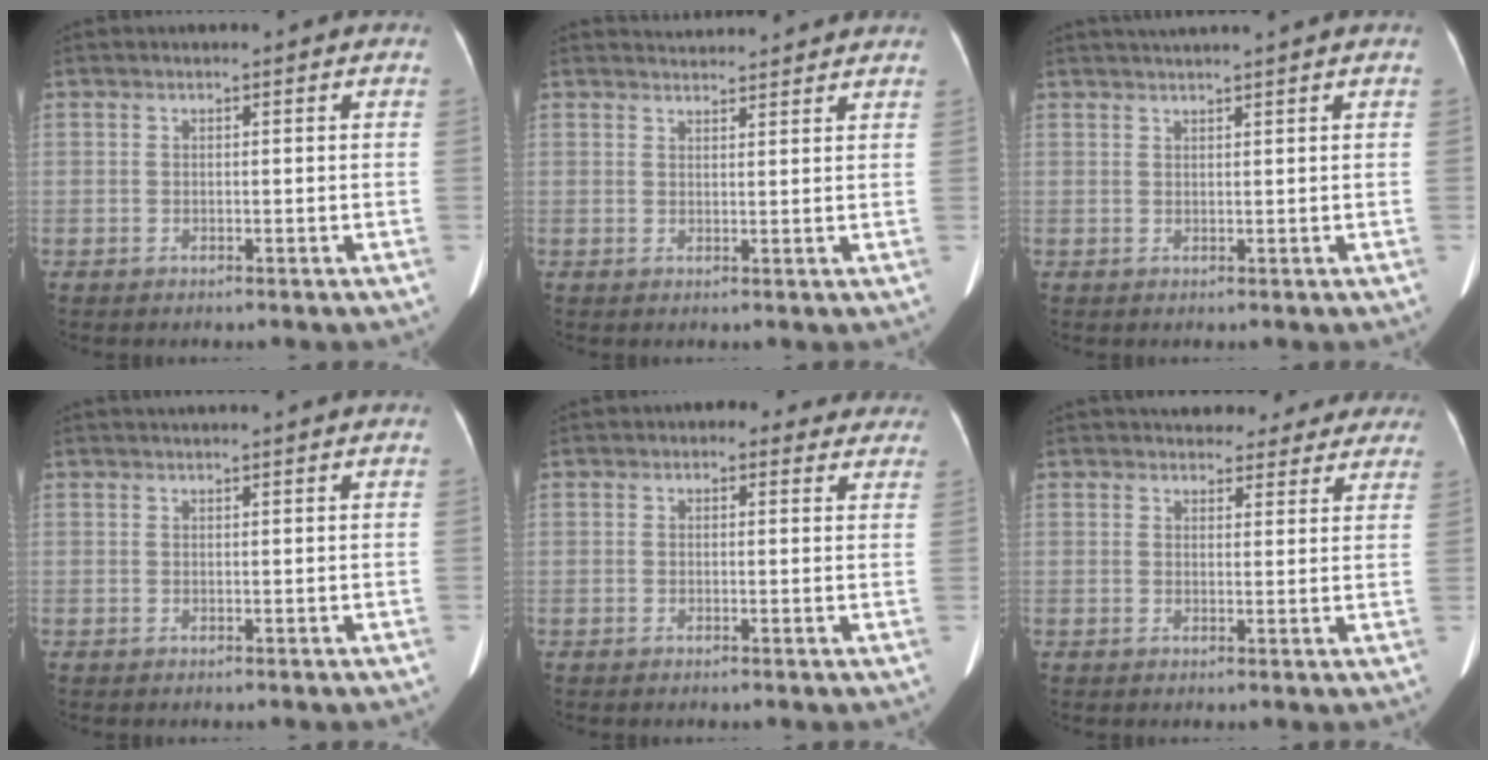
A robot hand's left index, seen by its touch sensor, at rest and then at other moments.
{"total": 6.4, "force": [6.3, 0.5, 1.1], "torque": [-0.018, 0.028, 0.073]}
{"total": 3.8, "force": [3.2, -1.1, 1.7], "torque": [-0.018, 0.023, 0.053]}
{"total": 3.6, "force": [3.3, -0.5, 1.4], "torque": [-0.014, 0.026, 0.045]}
{"total": 5.0, "force": [4.0, 2.7, 1.4], "torque": [0.000, 0.013, 0.034]}
{"total": 12.6, "force": [11.3, 4.7, 2.9], "torque": [-0.001, 0.008, 0.117]}